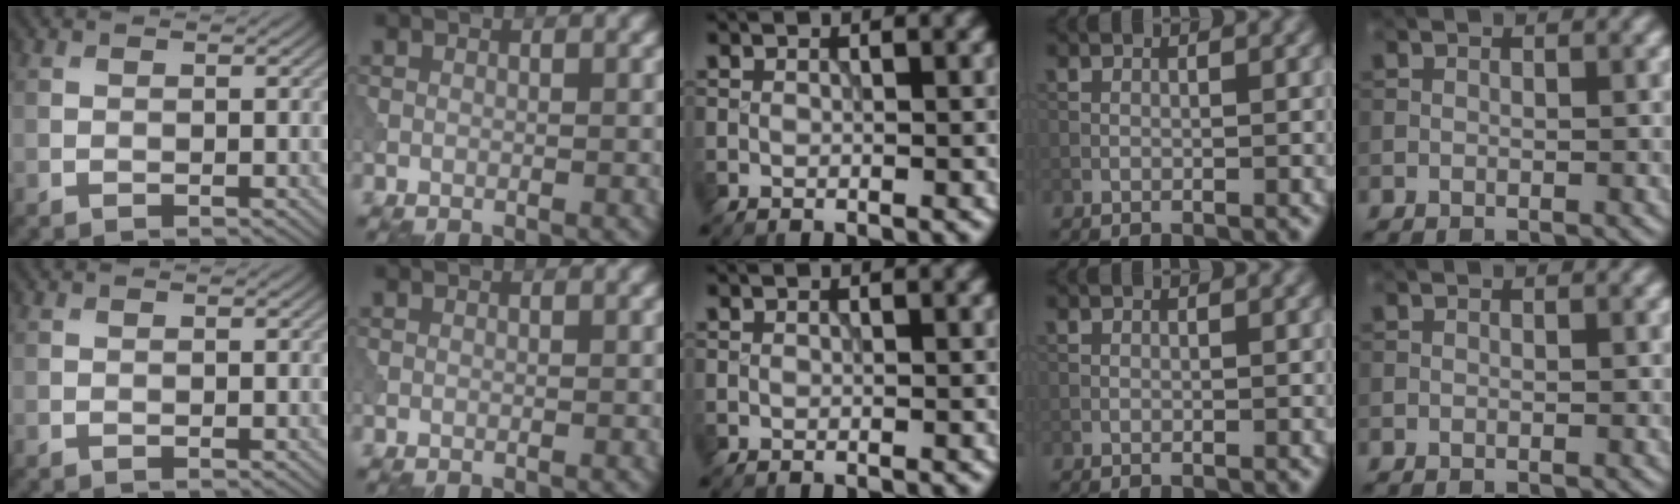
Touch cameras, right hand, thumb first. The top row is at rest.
{}